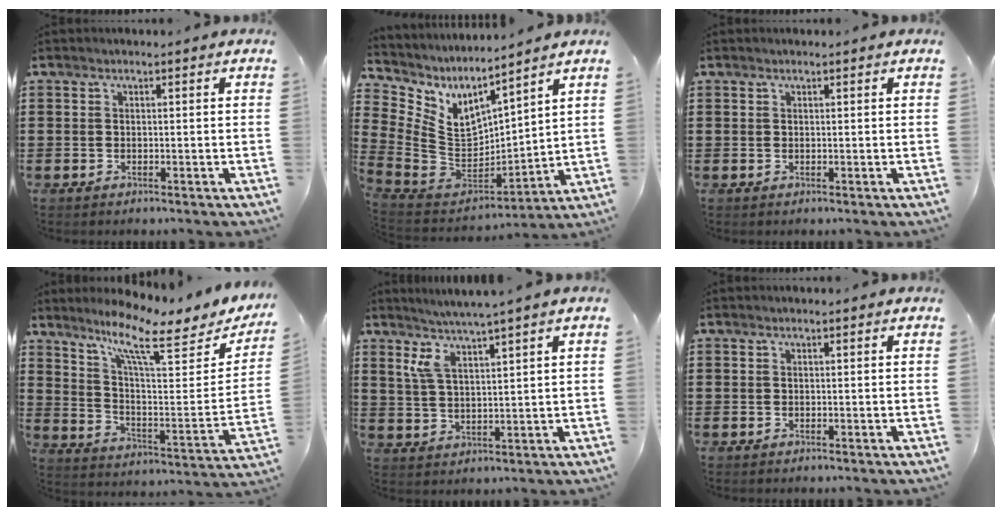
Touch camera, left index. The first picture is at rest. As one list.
[{"total": 6.4, "force": [3.5, 3.9, 3.6], "torque": [-0.107, -0.046, 0.063]}, {"total": 0.0}, {"total": 10.5, "force": [7.9, 1.4, 6.7], "torque": [-0.143, -0.050, 0.129]}, {"total": 4.8, "force": [3.4, 0.2, 3.4], "torque": [-0.076, -0.009, 0.059]}, {"total": 0.0}]